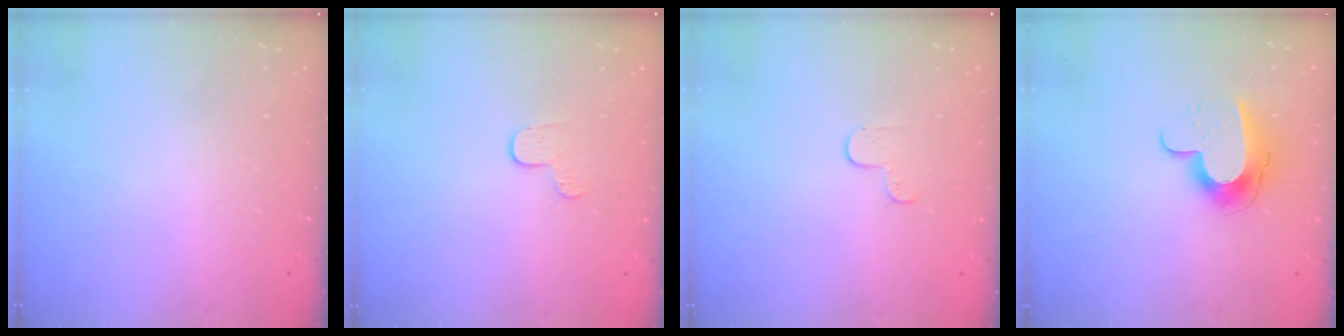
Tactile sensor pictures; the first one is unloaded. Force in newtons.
{"total": 3.8, "press": 3.8, "slide": 0.4}
{"total": 3.2, "press": 3.2, "slide": 0.3}
{"total": 11.4, "press": 11.4, "slide": 0.2}